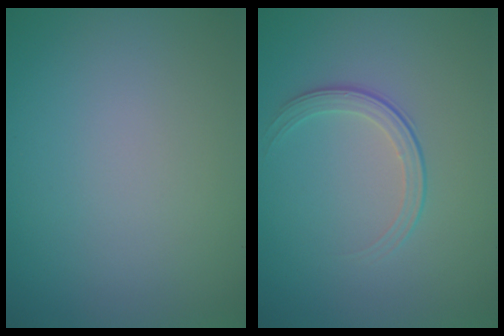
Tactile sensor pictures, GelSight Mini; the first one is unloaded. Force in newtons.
{"total": 1.9, "press": 1.3, "slide": 1.5}